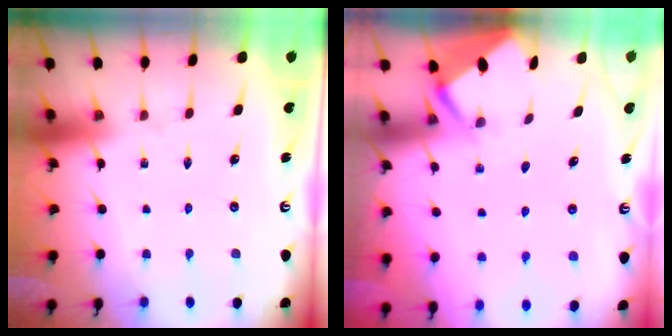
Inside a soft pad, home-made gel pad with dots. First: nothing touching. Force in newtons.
{"total": 2.6, "press": 2.6, "slide": 0.3}